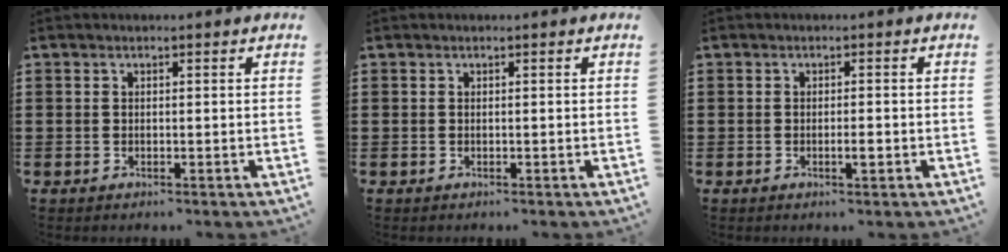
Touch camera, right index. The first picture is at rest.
{"total": 0.0}
{"total": 1.7, "force": [-0.6, 0.2, 1.6], "torque": [-0.028, -0.003, -0.009]}